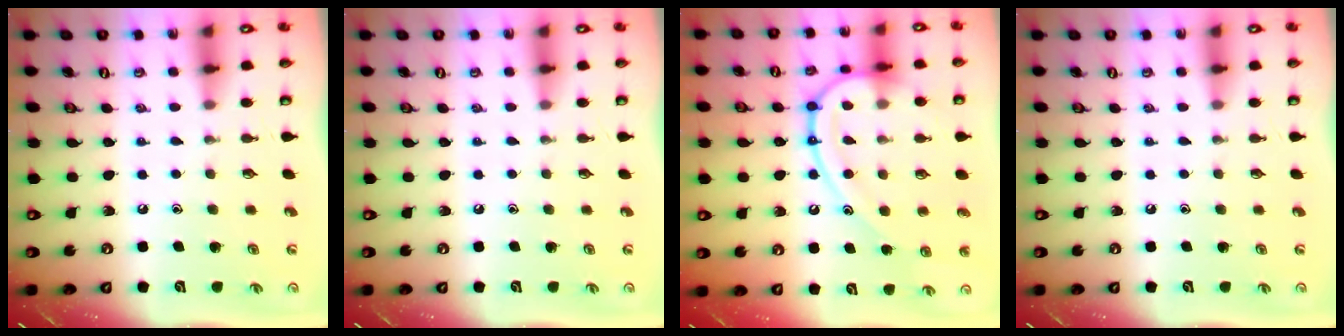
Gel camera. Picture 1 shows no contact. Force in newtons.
{"total": 0.0}
{"total": 16.4, "press": 16.3, "slide": 1.4}
{"total": 0.0}